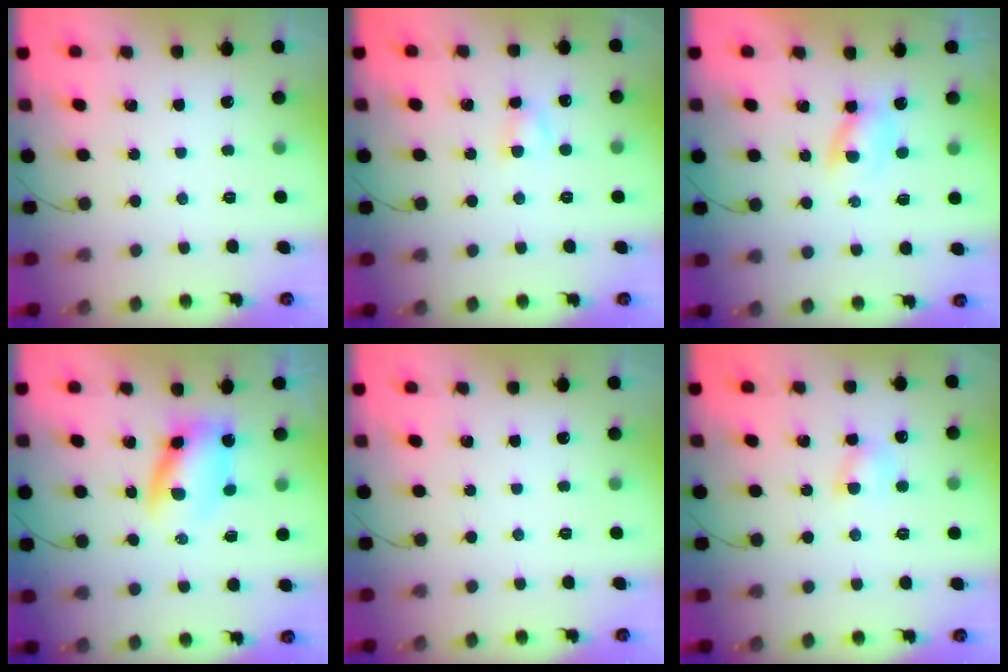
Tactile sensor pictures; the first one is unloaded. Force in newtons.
{"total": 3.1, "press": 2.9, "slide": 1.0}
{"total": 2.6, "press": 2.3, "slide": 1.2}
{"total": 4.7, "press": 4.6, "slide": 0.9}
{"total": 0.0}
{"total": 5.1, "press": 5.0, "slide": 1.2}